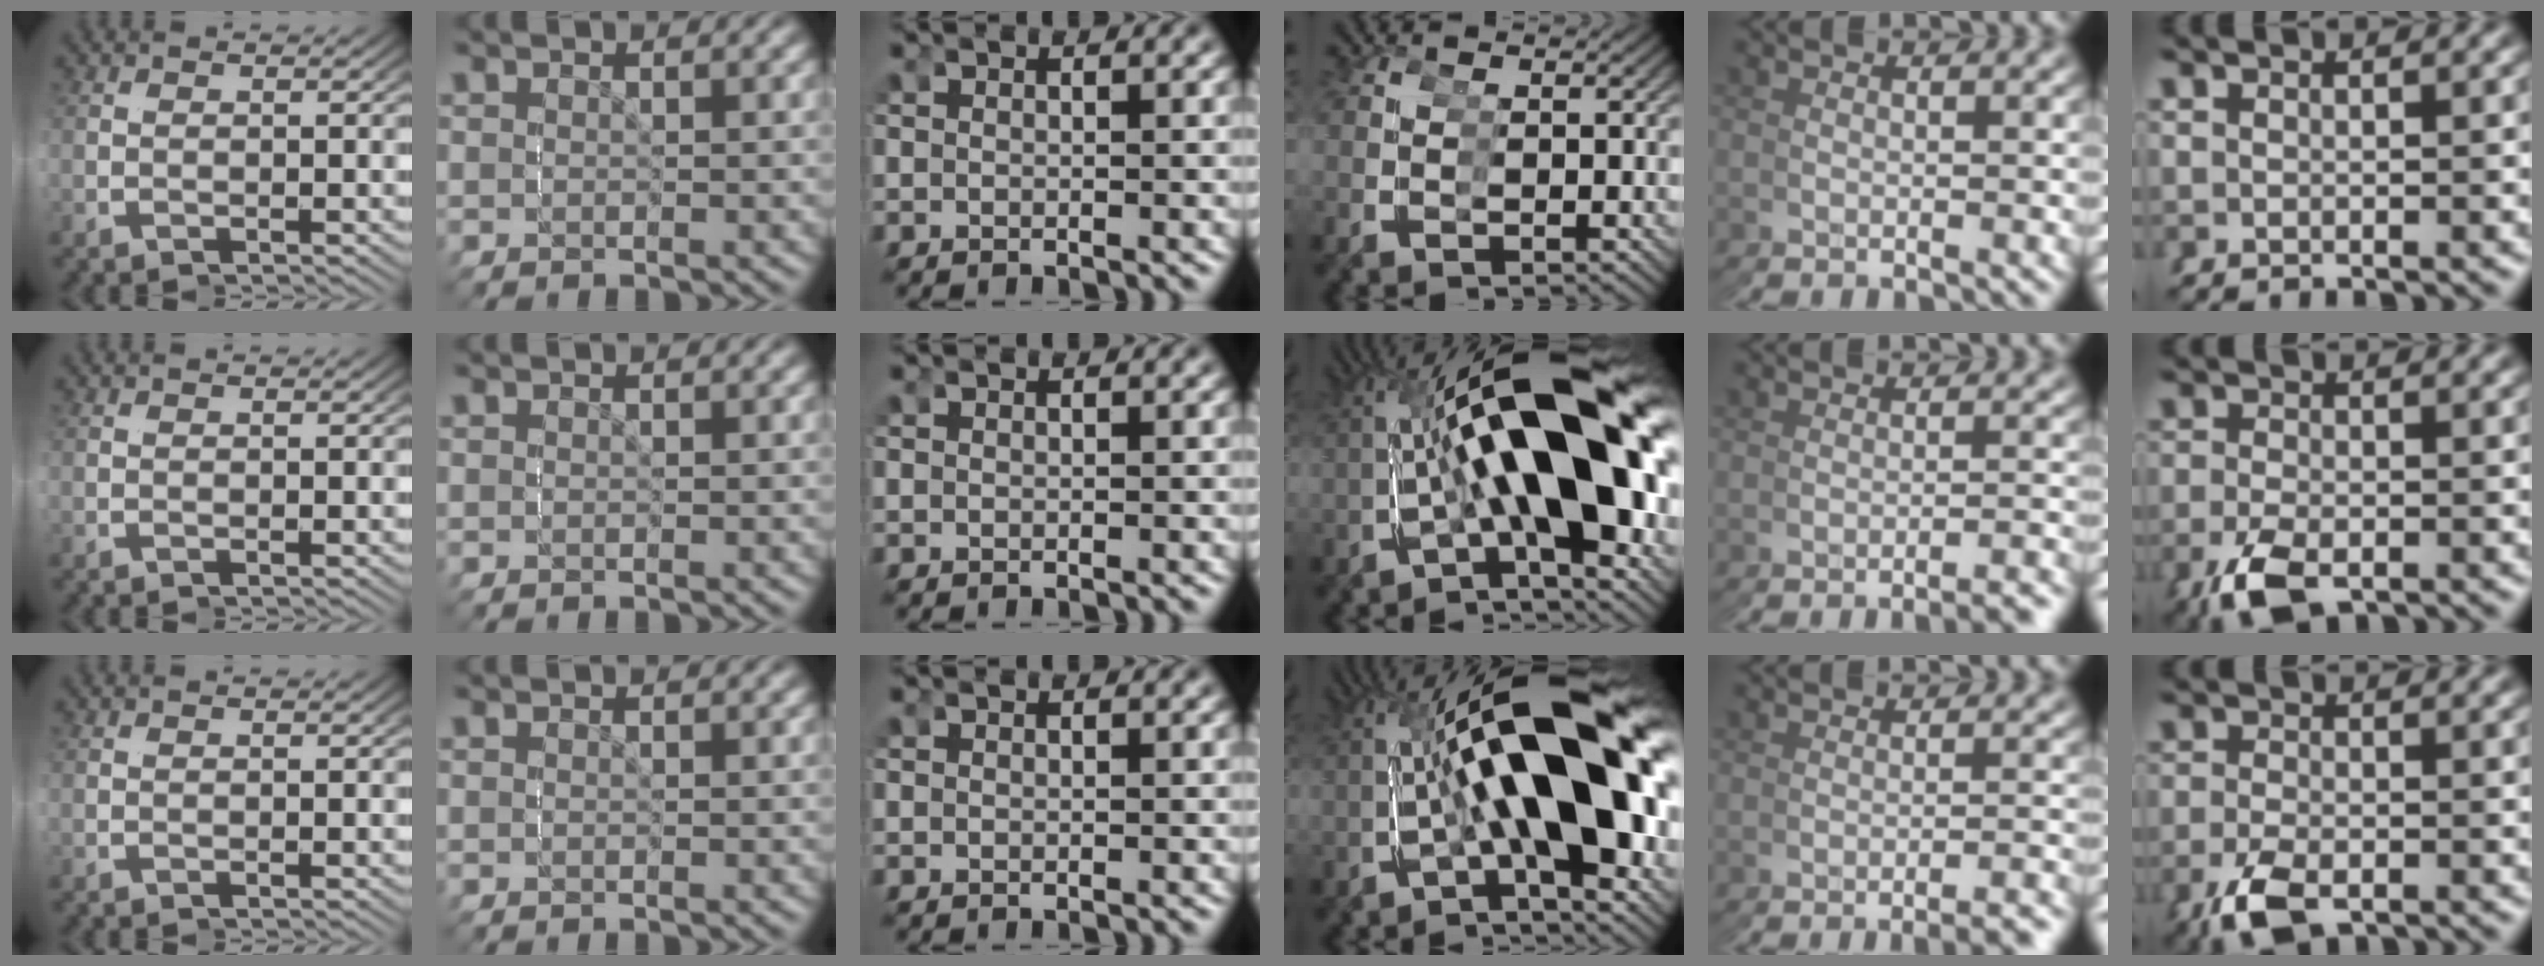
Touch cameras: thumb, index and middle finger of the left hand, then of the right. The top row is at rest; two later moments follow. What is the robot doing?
{"motion": "grasp_and_lifting", "object": "screwdriver"}